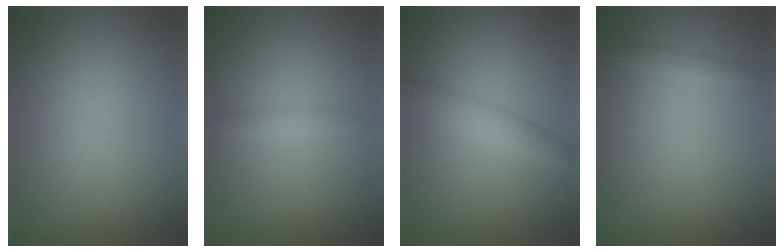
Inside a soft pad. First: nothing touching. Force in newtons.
{"total": 1.1, "press": 1.1, "slide": 0.0}
{"total": 2.7, "press": 2.7, "slide": 0.1}
{"total": 0.8, "press": 0.8, "slide": 0.0}